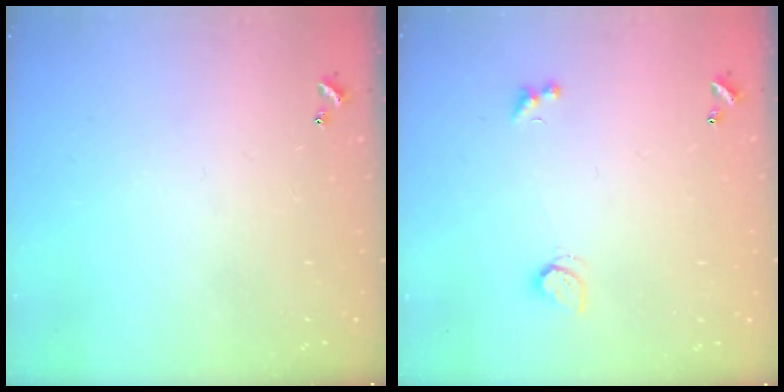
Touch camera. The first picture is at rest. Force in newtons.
{"total": 1.3, "press": 1.2, "slide": 0.5}